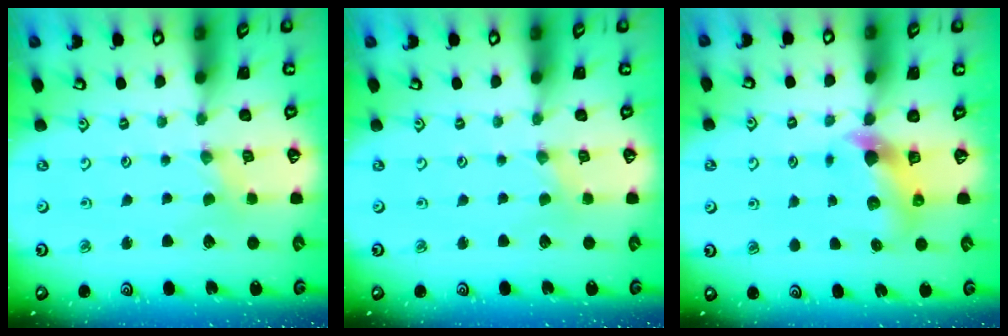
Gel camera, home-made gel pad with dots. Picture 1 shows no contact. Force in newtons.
{"total": 0.0}
{"total": 5.7, "press": 5.7, "slide": 0.4}